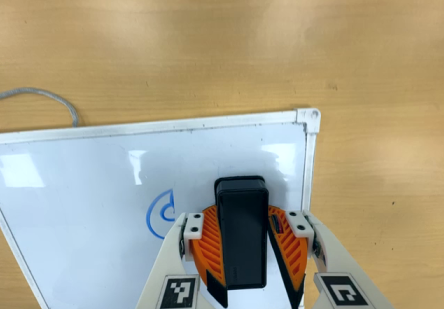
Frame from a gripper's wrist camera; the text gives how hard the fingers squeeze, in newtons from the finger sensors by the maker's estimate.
{"total": 13.4, "left": 15.2, "right": 11.6}